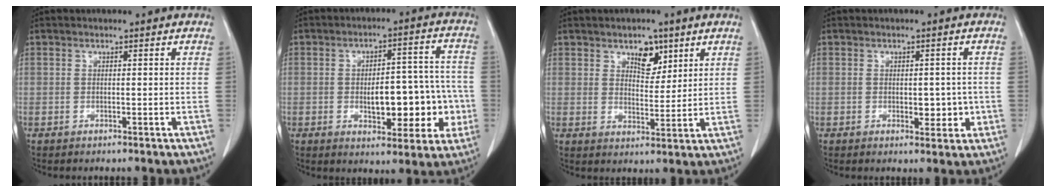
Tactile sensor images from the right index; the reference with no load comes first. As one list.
[{"total": 11.8, "force": [-2.2, 5.2, 10.3], "torque": [-0.126, 0.032, -0.018]}, {"total": 5.0, "force": [3.0, 2.7, 3.0], "torque": [-0.041, 0.000, 0.051]}, {"total": 3.5, "force": [-0.5, 2.1, 2.7], "torque": [-0.023, 0.001, 0.001]}]